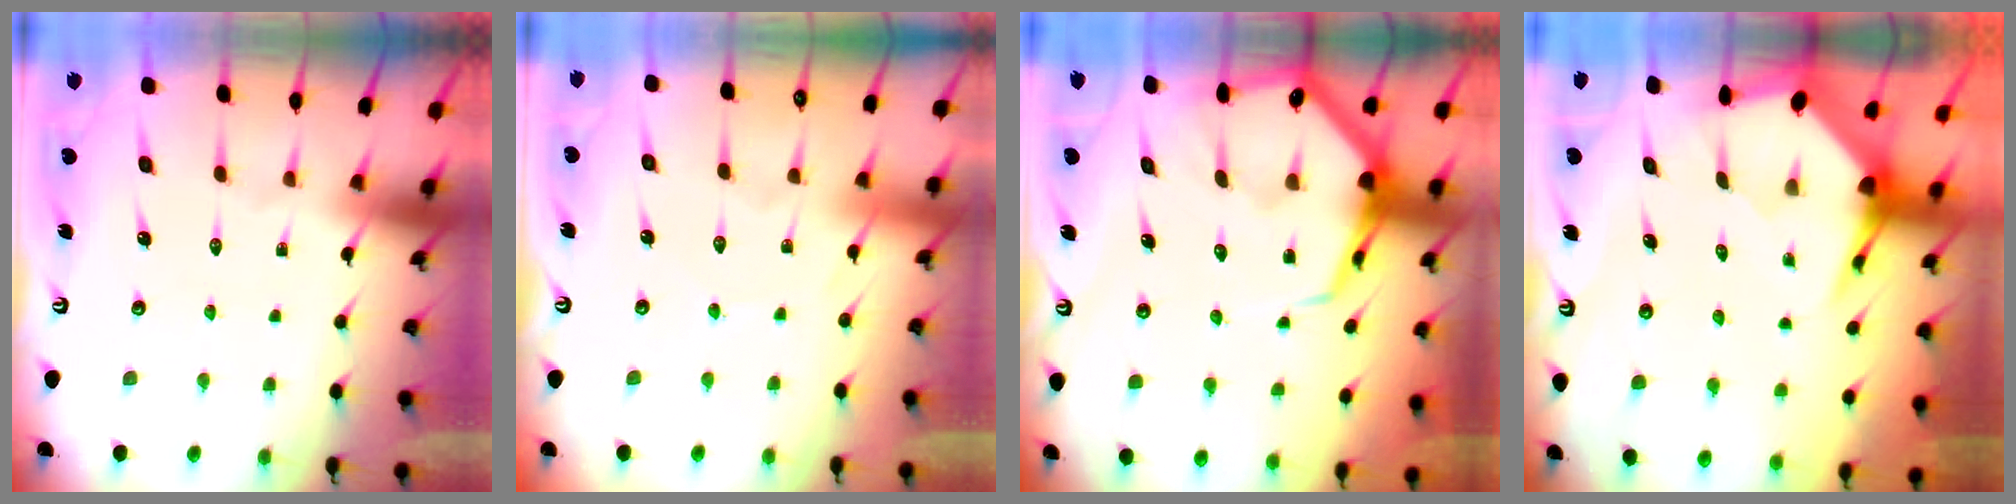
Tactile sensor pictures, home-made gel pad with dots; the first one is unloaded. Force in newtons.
{"total": 2.7, "press": 2.7, "slide": 0.3}
{"total": 9.4, "press": 9.4, "slide": 1.0}
{"total": 4.3, "press": 4.3, "slide": 0.5}